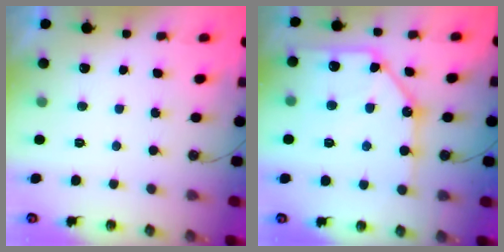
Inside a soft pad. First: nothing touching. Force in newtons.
{"total": 16.0, "press": 15.9, "slide": 1.8}